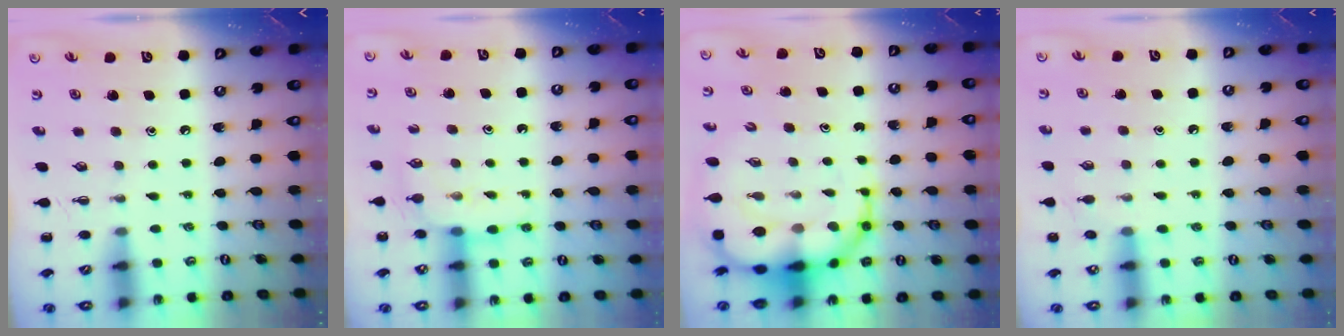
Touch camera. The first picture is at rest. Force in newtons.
{"total": 8.0, "press": 8.0, "slide": 0.7}
{"total": 13.4, "press": 12.9, "slide": 3.6}
{"total": 7.0, "press": 6.6, "slide": 2.2}